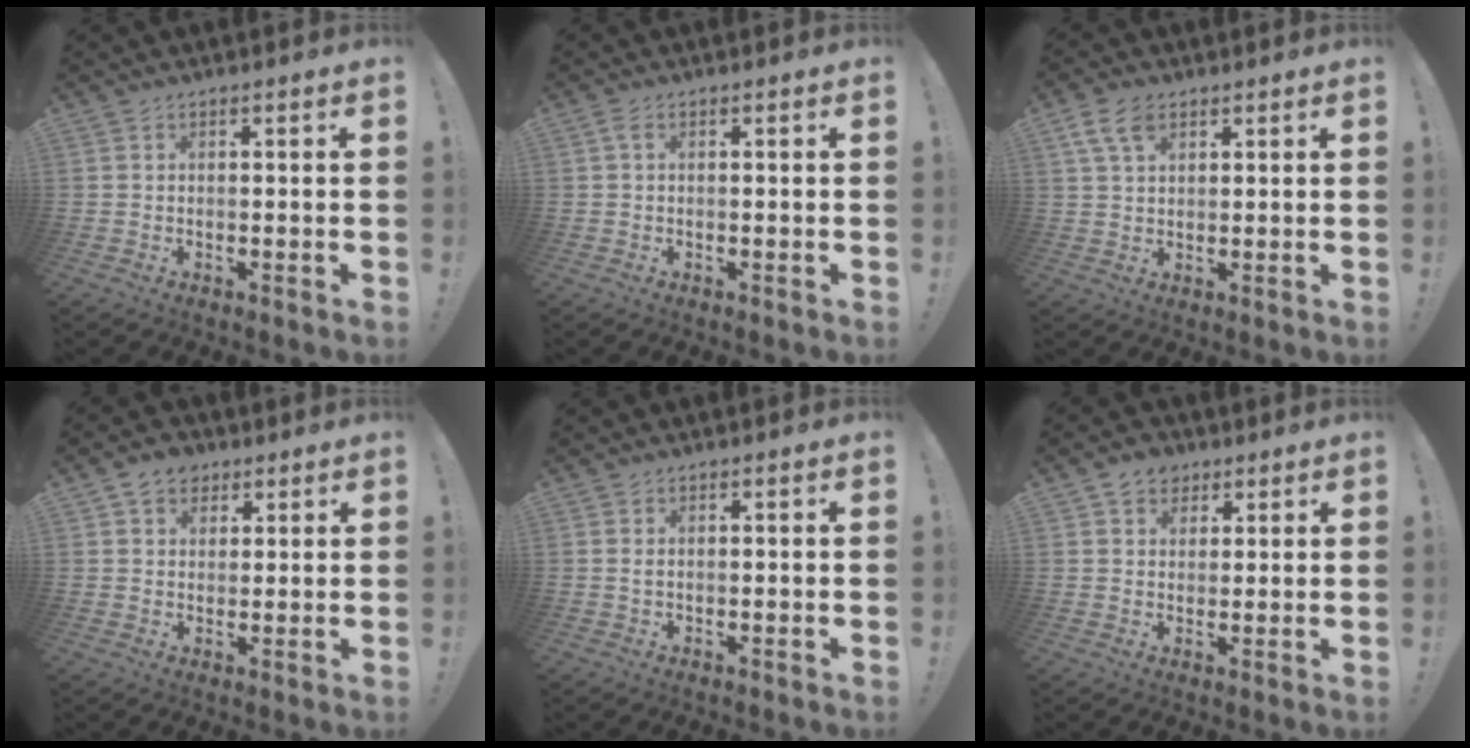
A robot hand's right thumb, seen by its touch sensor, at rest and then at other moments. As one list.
[{"total": 1.4, "force": [0.3, 0.6, 1.2], "torque": [-0.030, 0.006, 0.007]}, {"total": 7.2, "force": [3.6, 4.2, 4.5], "torque": [-0.084, -0.001, 0.072]}, {"total": 6.6, "force": [3.4, 5.1, 2.3], "torque": [-0.033, -0.009, 0.066]}, {"total": 0.6, "force": [0.3, 0.2, 0.5], "torque": [-0.006, -0.001, 0.005]}, {"total": 6.1, "force": [3.2, 4.9, 1.7], "torque": [-0.024, -0.010, 0.060]}]